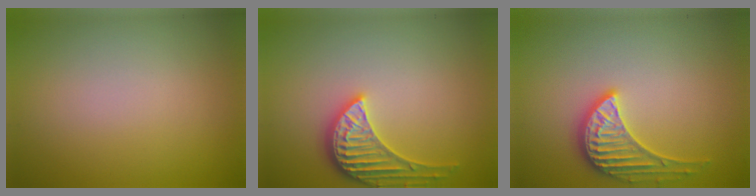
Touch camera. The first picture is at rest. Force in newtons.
{"total": 3.5, "press": 3.3, "slide": 1.0}
{"total": 3.2, "press": 3.2, "slide": 0.5}